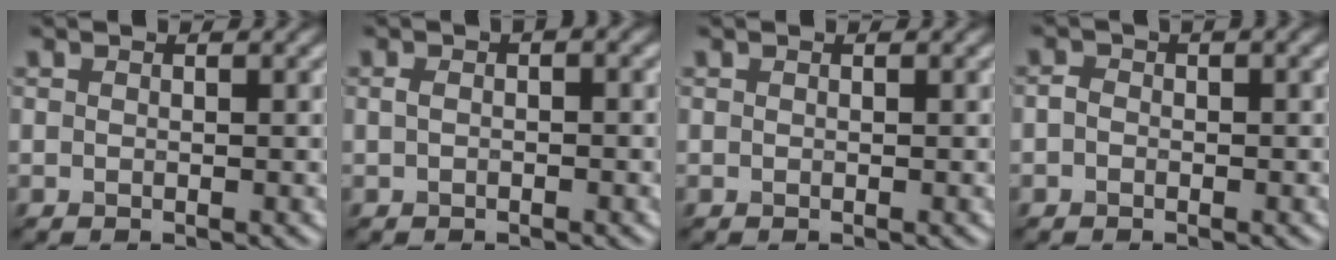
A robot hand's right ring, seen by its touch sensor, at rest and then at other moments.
{"total": 1.1, "force": [0.0, 0.3, 1.1], "torque": [-0.016, 0.005, 0.006]}
{"total": 0.0}
{"total": 0.8, "force": [-0.7, -0.1, 0.1], "torque": [-0.014, 0.002, 0.008]}